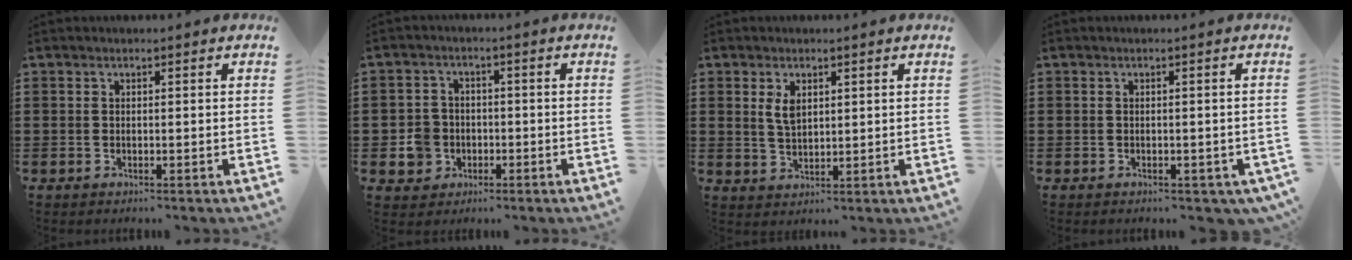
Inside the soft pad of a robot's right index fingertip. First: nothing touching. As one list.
[{"total": 4.8, "force": [-1.4, 4.3, 1.4], "torque": [-0.051, 0.005, -0.030]}, {"total": 3.2, "force": [1.4, 1.6, 2.3], "torque": [-0.051, 0.004, 0.025]}, {"total": 0.7, "force": [-0.4, 0.4, 0.3], "torque": [-0.008, 0.000, -0.008]}]